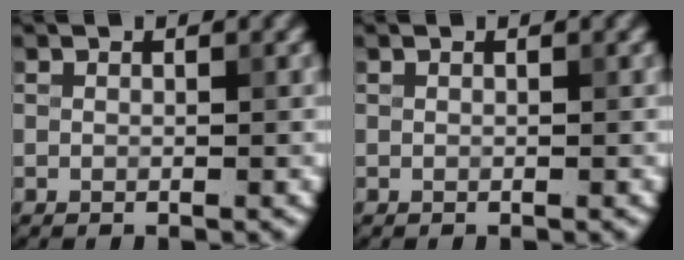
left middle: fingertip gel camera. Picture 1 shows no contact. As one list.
[{"total": 0.0}]